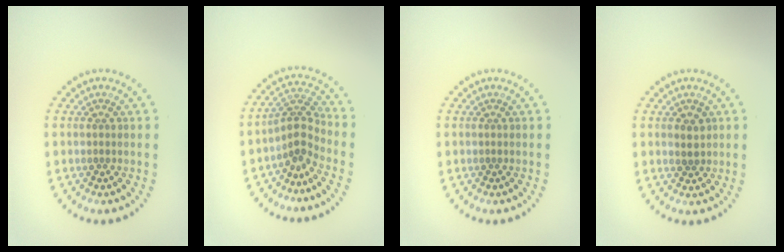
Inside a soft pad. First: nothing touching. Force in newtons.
{"total": 2.8, "press": 1.9, "slide": 2.1}
{"total": 0.0}
{"total": 1.5, "press": 1.3, "slide": 0.7}